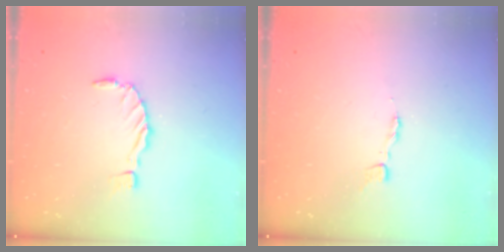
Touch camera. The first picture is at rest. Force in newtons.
{"total": 2.5, "press": 2.5, "slide": 0.3}